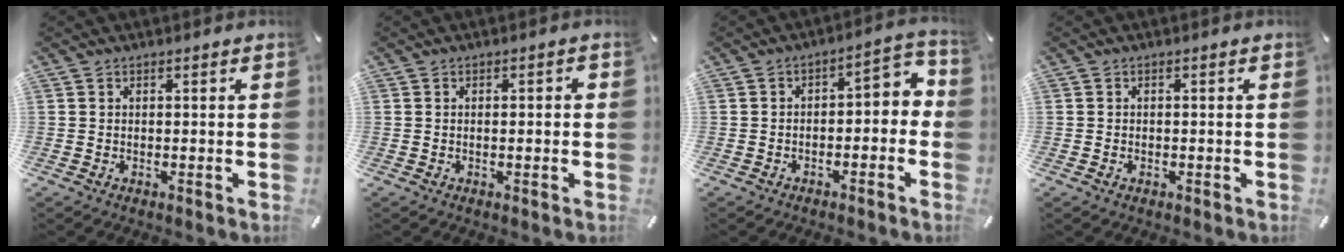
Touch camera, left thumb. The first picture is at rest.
{"total": 1.8, "force": [-0.3, 0.7, 1.6], "torque": [-0.028, 0.005, -0.007]}
{"total": 4.7, "force": [-1.8, 2.6, 3.5], "torque": [-0.055, 0.004, -0.042]}
{"total": 1.0, "force": [-0.4, 0.6, 0.6], "torque": [-0.012, 0.000, -0.008]}